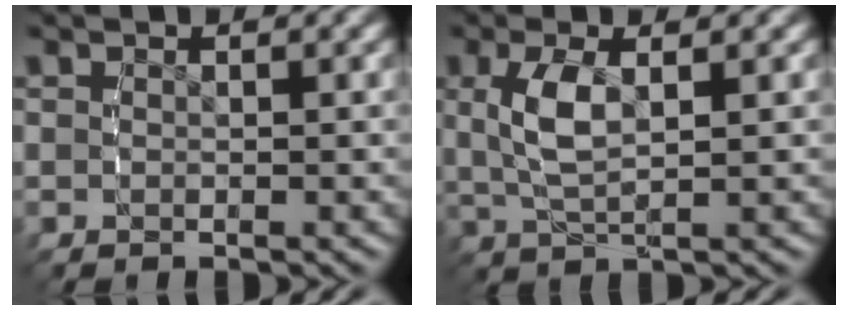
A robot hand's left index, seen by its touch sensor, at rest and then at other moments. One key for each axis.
{"total": 3.2, "fx": 1.1, "fy": 0.7, "fz": 2.9, "tx": -0.075, "ty": -0.003, "tz": 0.028}